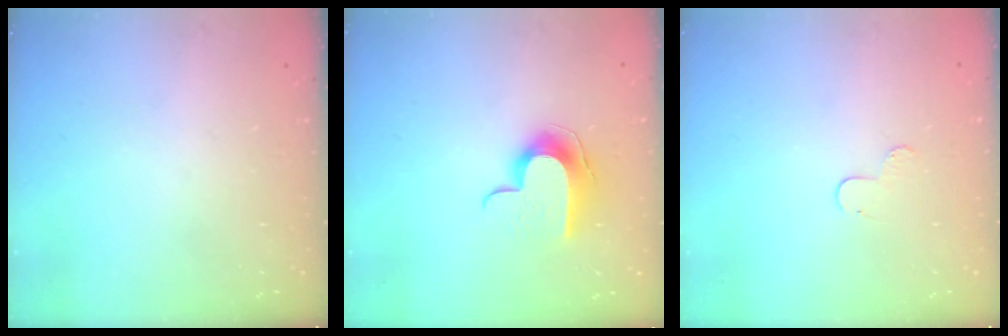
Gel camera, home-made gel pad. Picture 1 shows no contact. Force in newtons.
{"total": 10.3, "press": 10.3, "slide": 0.7}
{"total": 4.8, "press": 4.7, "slide": 0.5}